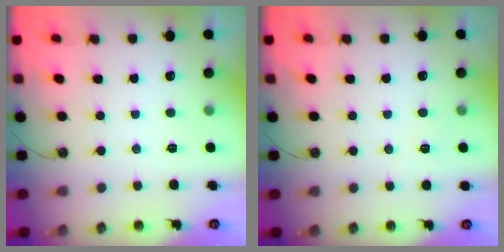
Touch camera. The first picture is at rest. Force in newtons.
{"total": 4.2, "press": 4.1, "slide": 0.5}